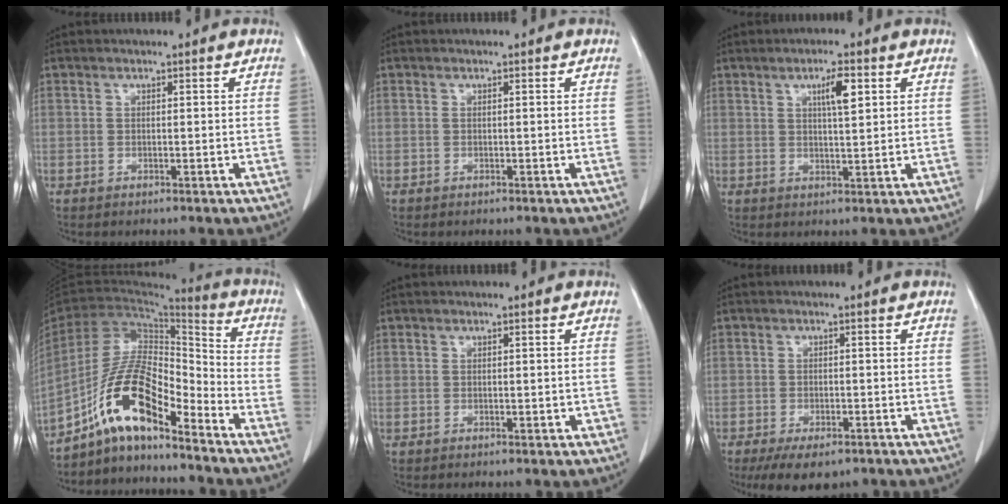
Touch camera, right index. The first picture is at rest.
{"total": 0.0}
{"total": 4.3, "force": [1.8, 0.6, 3.8], "torque": [-0.065, -0.001, 0.031]}
{"total": 13.0, "force": [-8.6, 3.1, 9.3], "torque": [-0.182, 0.027, -0.155]}
{"total": 1.2, "force": [-0.2, 0.5, 1.0], "torque": [-0.014, 0.002, 0.000]}
{"total": 6.2, "force": [-4.3, 2.7, 3.4], "torque": [-0.052, -0.007, -0.065]}